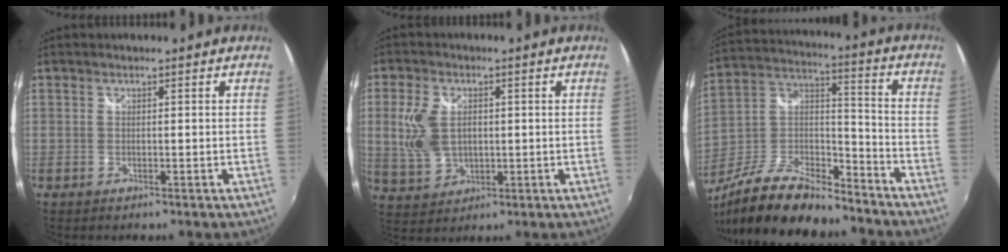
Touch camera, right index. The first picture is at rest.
{"total": 8.9, "force": [0.9, 5.9, 6.6], "torque": [-0.146, 0.005, 0.026]}
{"total": 20.4, "force": [-15.0, 6.6, 12.0], "torque": [-0.247, -0.004, -0.259]}